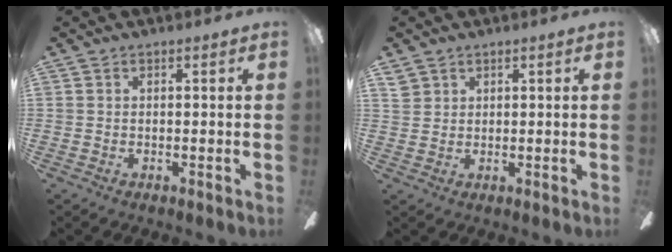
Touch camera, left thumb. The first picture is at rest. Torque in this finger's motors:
{"motor_torque": [0.18, 0.04, -0.45, 0.14, -0.01]}